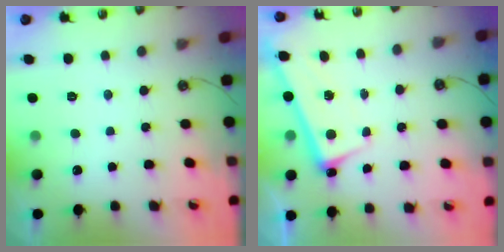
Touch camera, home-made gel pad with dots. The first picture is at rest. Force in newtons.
{"total": 2.8, "press": 2.7, "slide": 0.5}